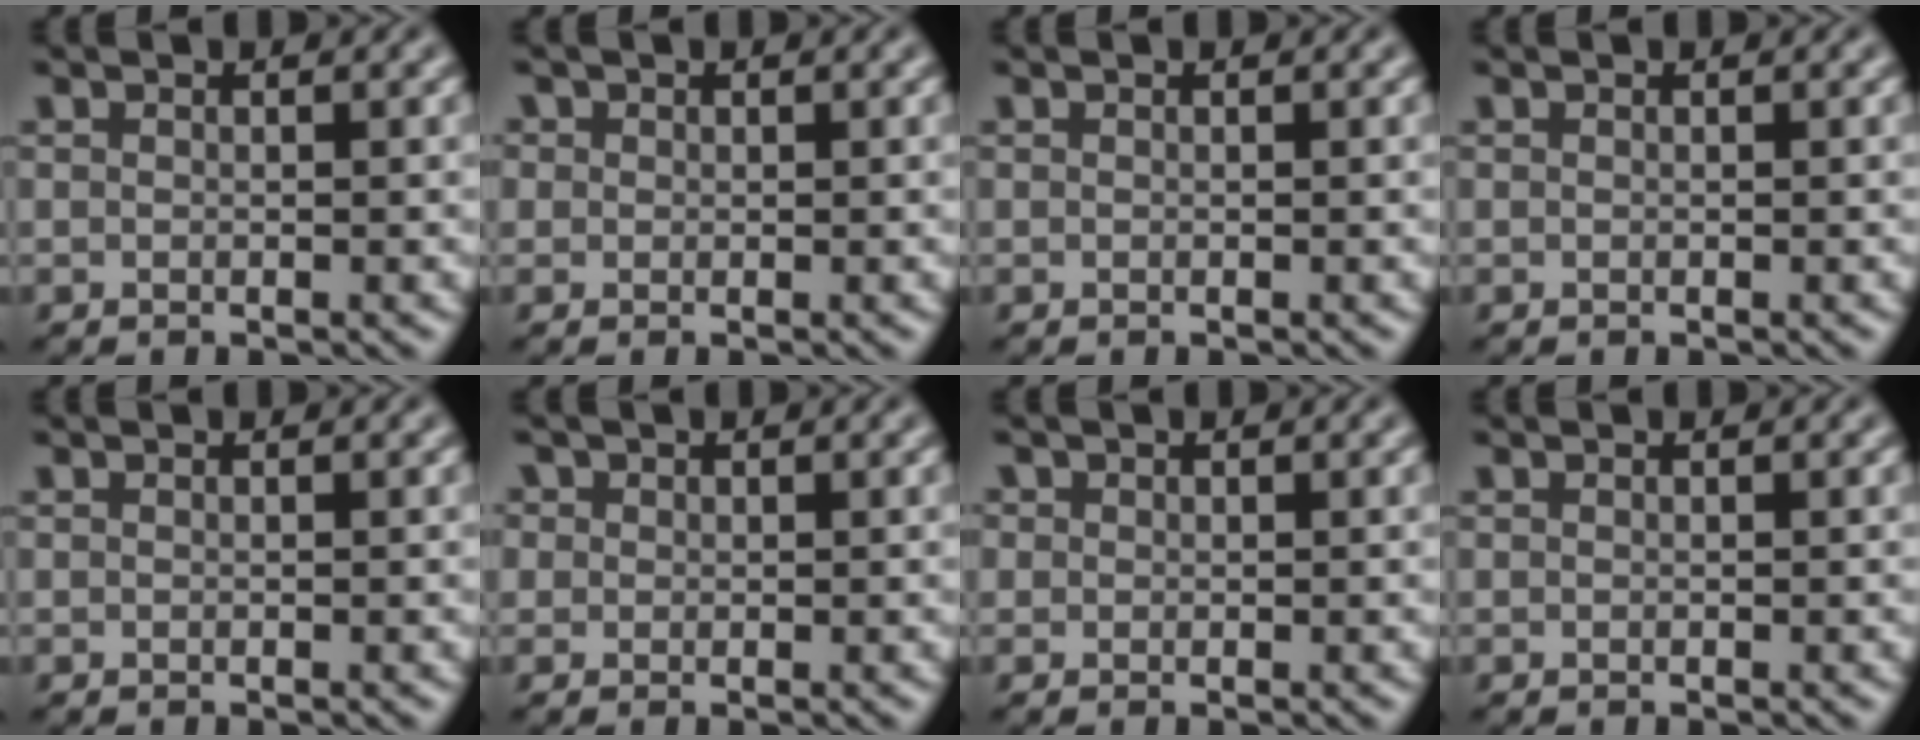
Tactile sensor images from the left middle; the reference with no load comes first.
{"total": 1.0, "force": [0.4, 0.9, 0.2], "torque": [0.000, 0.000, 0.001]}
{"total": 0.0}
{"total": 0.0}
{"total": 0.0}
{"total": 1.9, "force": [0.8, 1.6, 0.6], "torque": [-0.012, 0.007, 0.004]}
{"total": 0.8, "force": [0.3, 0.7, 0.1], "torque": [0.002, 0.000, -0.001]}
{"total": 0.0}